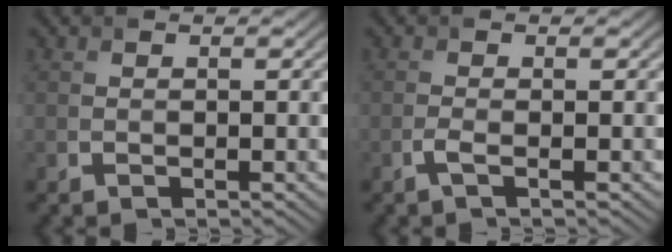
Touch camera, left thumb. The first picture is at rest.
{"total": 1.2, "force": [-0.6, 0.2, 1.1], "torque": [-0.025, 0.003, -0.015]}